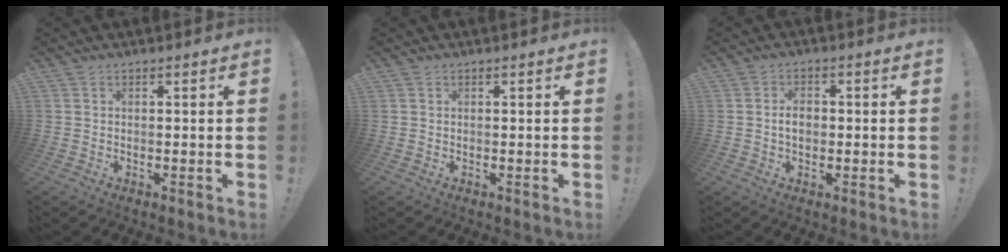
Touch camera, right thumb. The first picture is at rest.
{"total": 0.0}
{"total": 3.9, "force": [-0.5, 2.6, 2.8], "torque": [-0.029, 0.002, -0.013]}